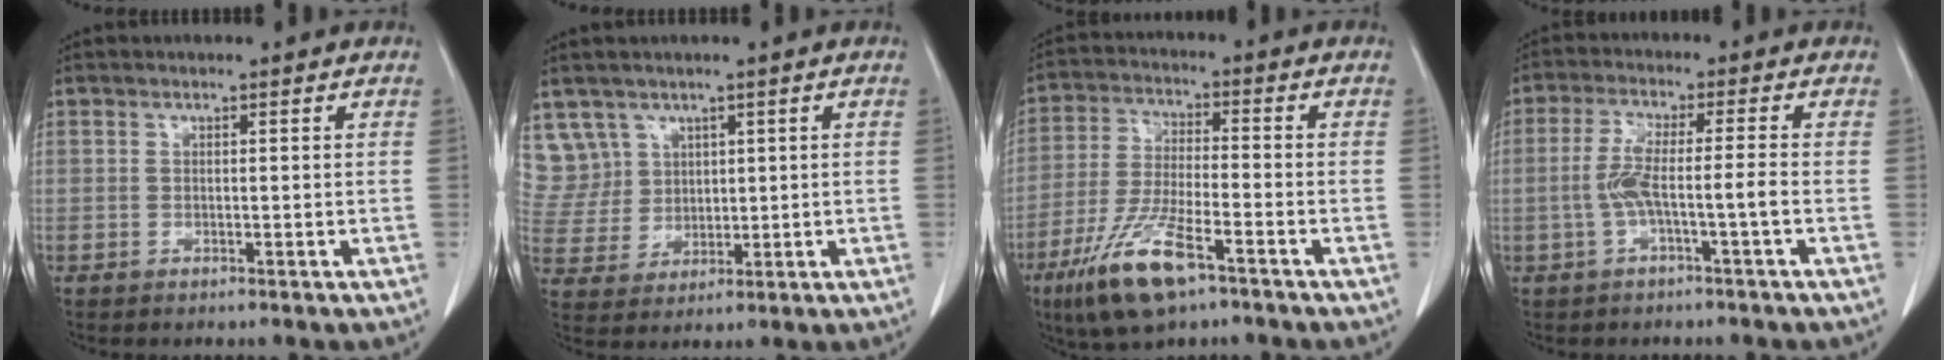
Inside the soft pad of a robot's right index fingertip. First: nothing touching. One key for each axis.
{"total": 7.6, "fx": 4.3, "fy": 6.2, "fz": -0.3, "tx": 0.003, "ty": 0.019, "tz": 0.102}
{"total": 11.9, "fx": -7.0, "fy": 2.4, "fz": 9.3, "tx": -0.196, "ty": -0.024, "tz": -0.126}
{"total": 5.3, "fx": -1.5, "fy": -0.2, "fz": 5.1, "tx": -0.106, "ty": 0.012, "tz": -0.024}